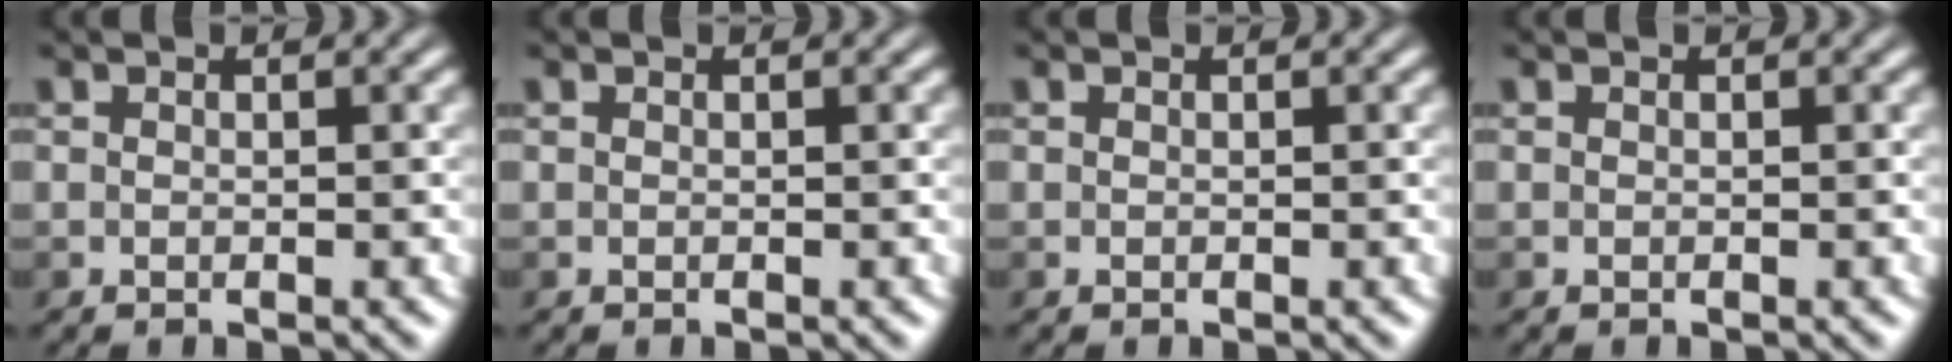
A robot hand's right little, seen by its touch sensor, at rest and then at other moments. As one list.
[{"total": 0.0}, {"total": 0.0}, {"total": 0.0}]